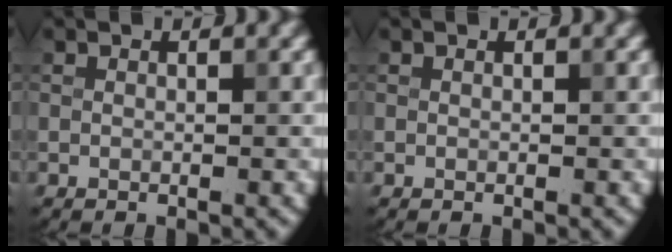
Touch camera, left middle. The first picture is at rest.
{"total": 0.0}